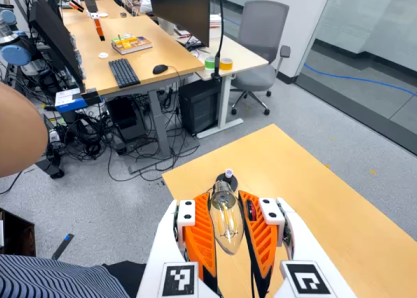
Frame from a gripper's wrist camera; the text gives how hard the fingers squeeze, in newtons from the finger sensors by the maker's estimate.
{"total": 23.7, "left": 25.1, "right": 22.4}